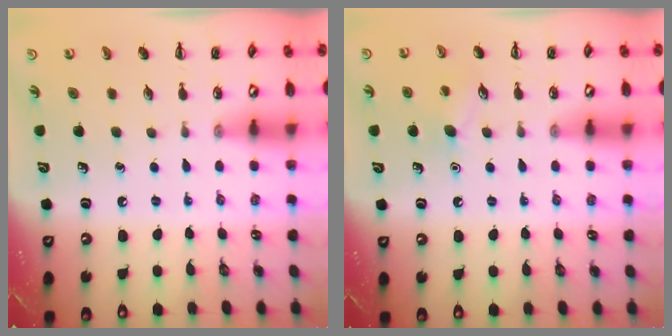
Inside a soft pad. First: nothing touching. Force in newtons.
{"total": 8.6, "press": 8.3, "slide": 2.1}